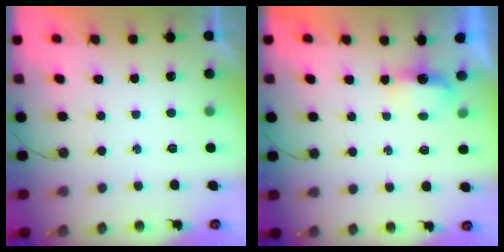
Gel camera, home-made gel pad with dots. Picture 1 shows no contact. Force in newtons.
{"total": 3.4, "press": 3.4, "slide": 0.5}